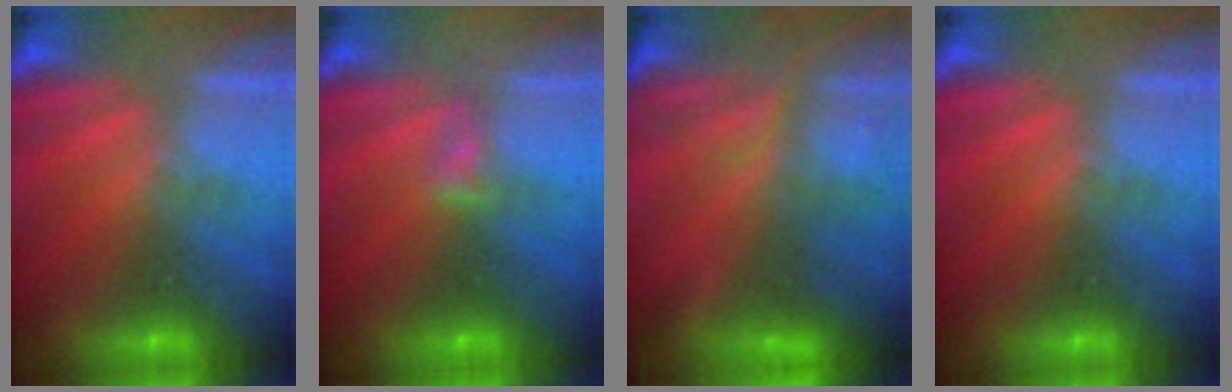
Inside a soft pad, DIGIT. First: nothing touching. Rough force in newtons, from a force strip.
{"total": 3.0}
{"total": 5.5}
{"total": 0.0}